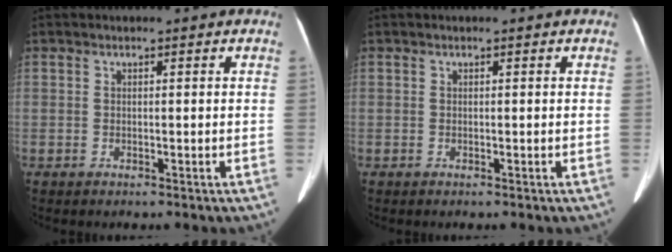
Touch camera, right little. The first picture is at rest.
{"total": 0.0}